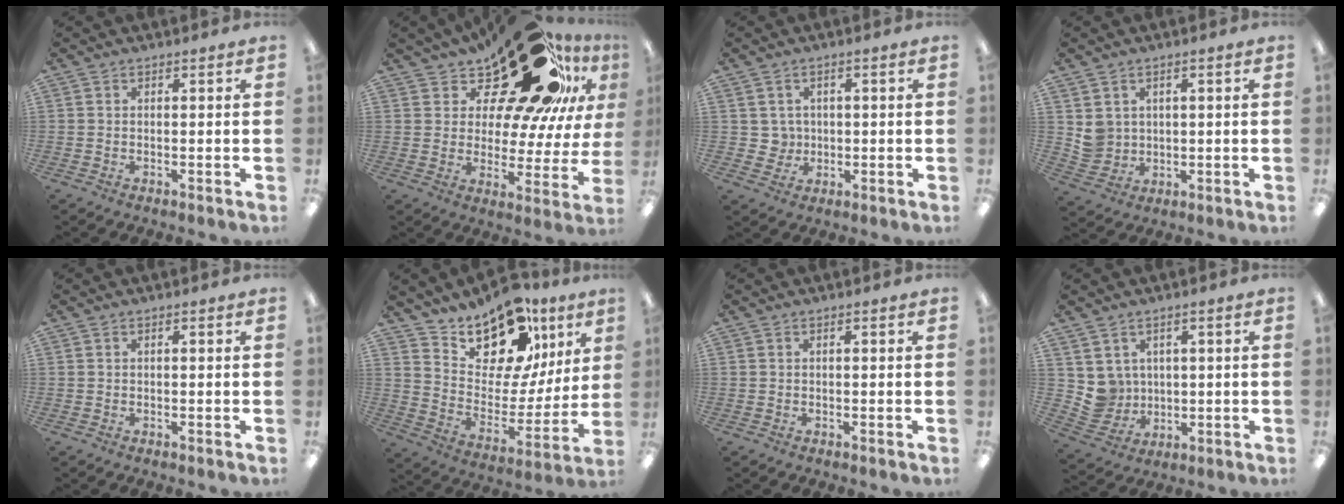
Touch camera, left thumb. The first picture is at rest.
{"total": 26.7, "force": [16.9, 10.5, 17.8], "torque": [-0.265, -0.105, 0.275]}
{"total": 3.4, "force": [0.7, 3.3, 0.1], "torque": [-0.006, 0.001, 0.011]}
{"total": 4.6, "force": [1.7, 4.2, 0.4], "torque": [-0.017, -0.001, 0.035]}
{"total": 0.0}
{"total": 16.4, "force": [13.3, 7.7, 5.7], "torque": [-0.102, -0.110, 0.236]}
{"total": 0.0}
{"total": 6.1, "force": [2.2, 5.7, 0.3], "torque": [-0.024, -0.016, 0.048]}